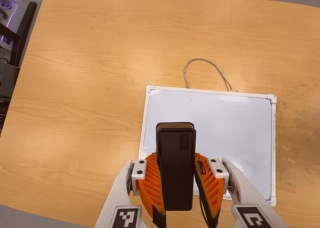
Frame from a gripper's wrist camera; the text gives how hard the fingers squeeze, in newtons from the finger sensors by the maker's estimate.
{"total": 6.8, "left": 5.8, "right": 7.8}